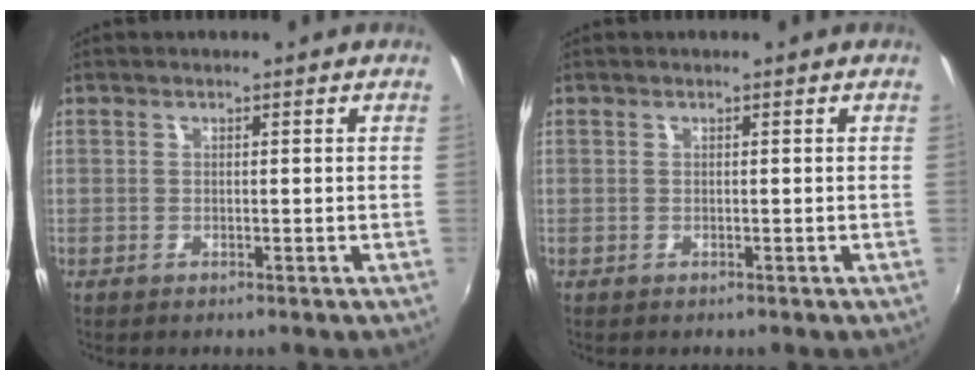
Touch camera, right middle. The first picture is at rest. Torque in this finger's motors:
{"motor_torque": [0.05, -0.12, 0.03, 0.00]}